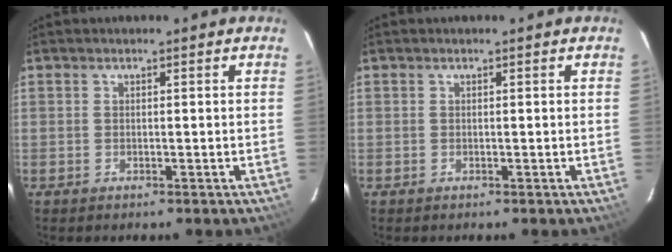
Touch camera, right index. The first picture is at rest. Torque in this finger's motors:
{"motor_torque": [0.02, 0.02, -0.01, 0.00]}